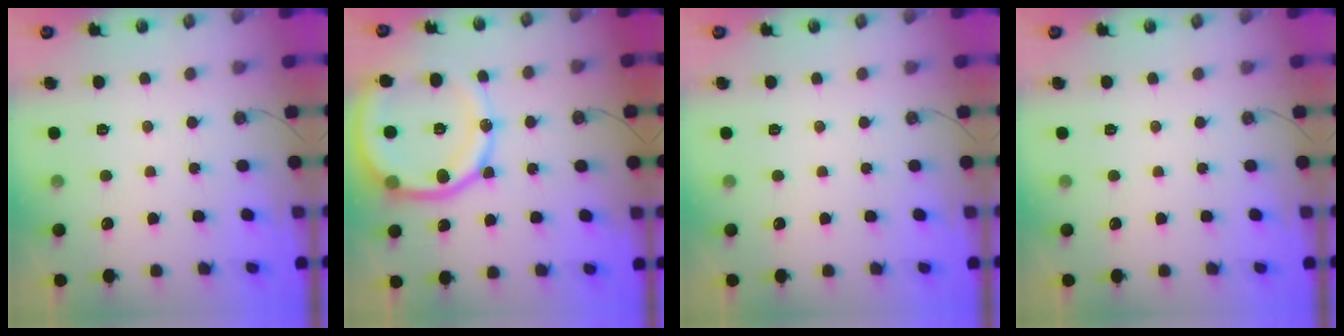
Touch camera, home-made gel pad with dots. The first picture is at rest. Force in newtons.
{"total": 17.7, "press": 17.6, "slide": 2.0}
{"total": 0.0}
{"total": 0.0}